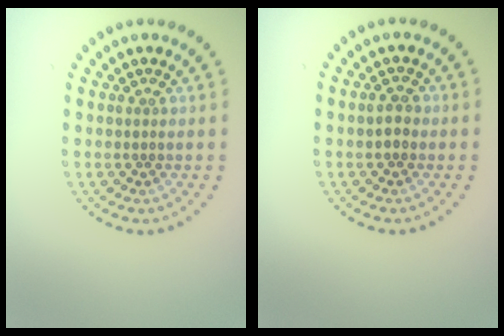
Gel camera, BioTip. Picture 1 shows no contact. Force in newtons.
{"total": 1.3, "press": 1.3, "slide": 0.1}